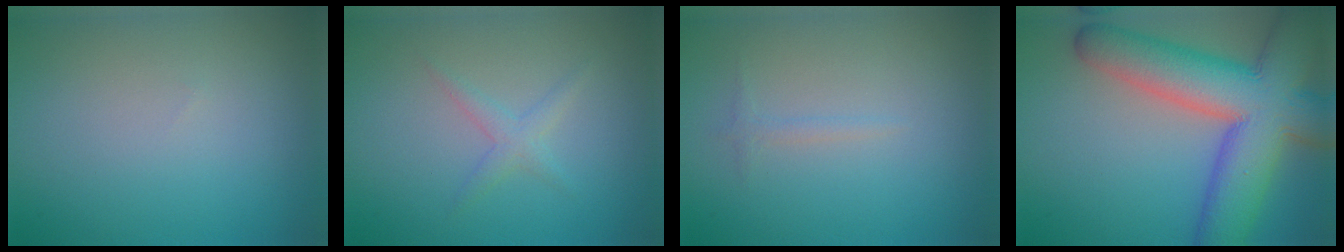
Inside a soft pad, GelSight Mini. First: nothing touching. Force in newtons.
{"total": 1.4, "press": 1.4, "slide": 0.1}
{"total": 0.7, "press": 0.7, "slide": 0.1}
{"total": 12.8, "press": 12.8, "slide": 0.6}